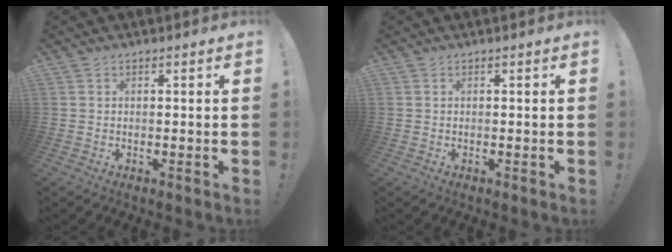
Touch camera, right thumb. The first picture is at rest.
{"total": 0.0}